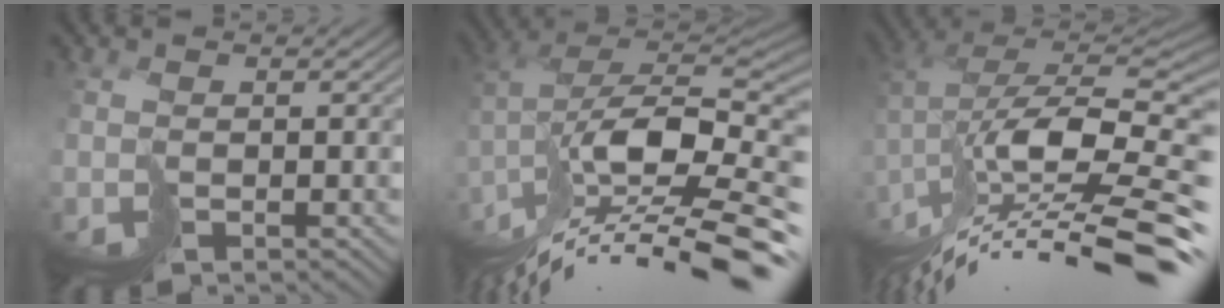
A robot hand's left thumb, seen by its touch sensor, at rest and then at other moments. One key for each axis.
{"total": 14.6, "fx": -8.2, "fy": 5.5, "fz": 10.8, "tx": -0.212, "ty": 0.002, "tz": -0.137}
{"total": 15.0, "fx": -6.9, "fy": 5.2, "fz": 12.3, "tx": -0.219, "ty": 0.013, "tz": -0.113}